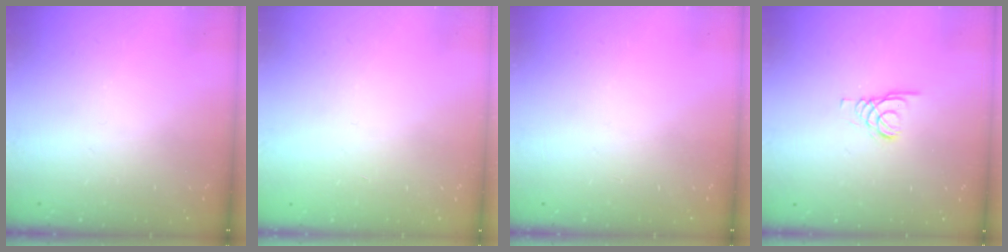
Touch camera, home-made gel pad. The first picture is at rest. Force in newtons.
{"total": 1.0, "press": 0.9, "slide": 0.2}
{"total": 0.0}
{"total": 1.5, "press": 1.4, "slide": 0.1}